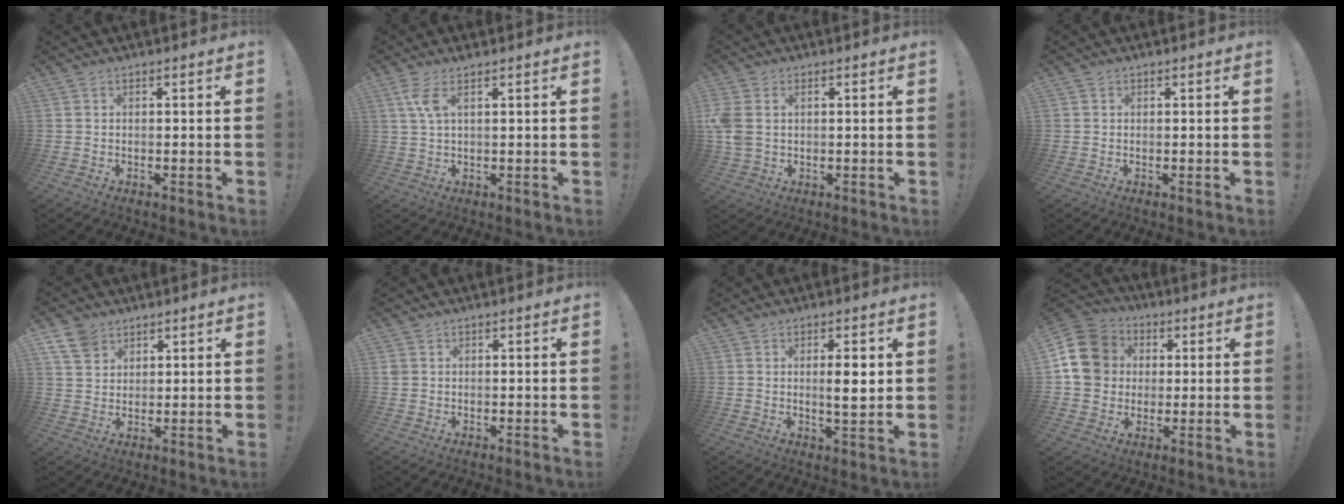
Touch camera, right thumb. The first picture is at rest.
{"total": 4.6, "force": [2.0, 1.1, 3.9], "torque": [-0.073, -0.006, 0.035]}
{"total": 5.6, "force": [1.0, 4.1, 3.6], "torque": [-0.080, -0.004, 0.018]}
{"total": 0.0}
{"total": 7.5, "force": [5.0, 4.9, 2.6], "torque": [-0.048, -0.023, 0.098]}
{"total": 1.1, "force": [0.1, 1.0, 0.5], "torque": [-0.009, 0.002, 0.004]}
{"total": 5.2, "force": [0.8, 1.0, 5.0], "torque": [-0.075, -0.011, 0.007]}
{"total": 15.1, "force": [2.4, 13.1, 7.0], "torque": [-0.108, 0.001, 0.053]}